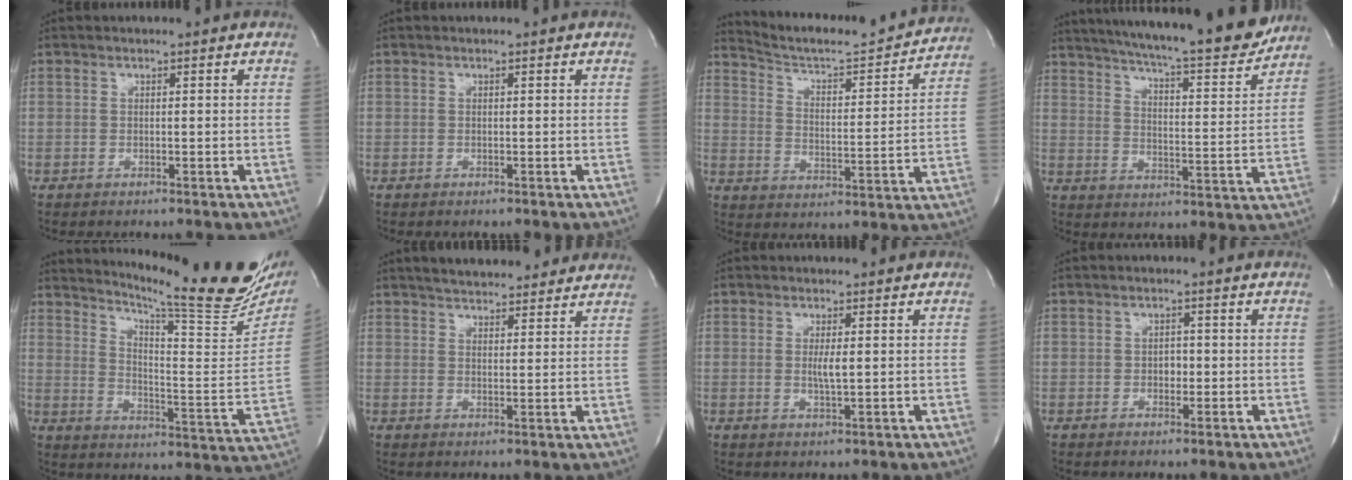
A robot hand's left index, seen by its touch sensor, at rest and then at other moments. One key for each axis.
{"total": 0.0}
{"total": 16.7, "fx": 16.0, "fy": 1.0, "fz": 4.3, "tx": -0.074, "ty": -0.027, "tz": 0.229}
{"total": 22.5, "fx": 20.1, "fy": 1.8, "fz": 9.9, "tx": -0.163, "ty": -0.038, "tz": 0.271}
{"total": 23.6, "fx": 20.0, "fy": 1.6, "fz": 12.5, "tx": -0.192, "ty": -0.079, "tz": 0.259}
{"total": 12.8, "fx": 11.4, "fy": 3.2, "fz": 4.7, "tx": -0.056, "ty": 0.023, "tz": 0.149}
{"total": 2.2, "fx": 0.3, "fy": 0.2, "fz": 2.1, "tx": -0.046, "ty": -0.003, "tz": 0.005}
{"total": 1.5, "fx": -0.2, "fy": 1.1, "fz": 1.1, "tx": -0.015, "ty": 0.003, "tz": -0.003}